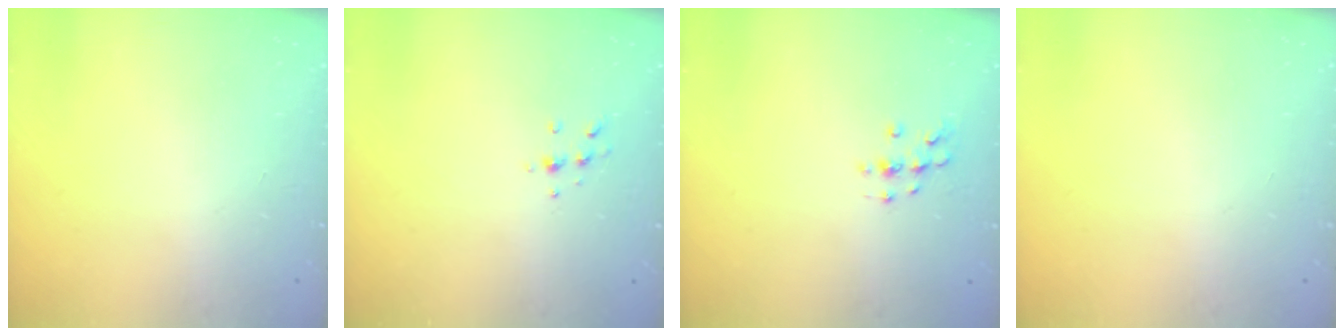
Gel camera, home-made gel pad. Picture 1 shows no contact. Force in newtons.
{"total": 5.4, "press": 5.4, "slide": 0.7}
{"total": 5.4, "press": 5.2, "slide": 1.6}
{"total": 0.0}